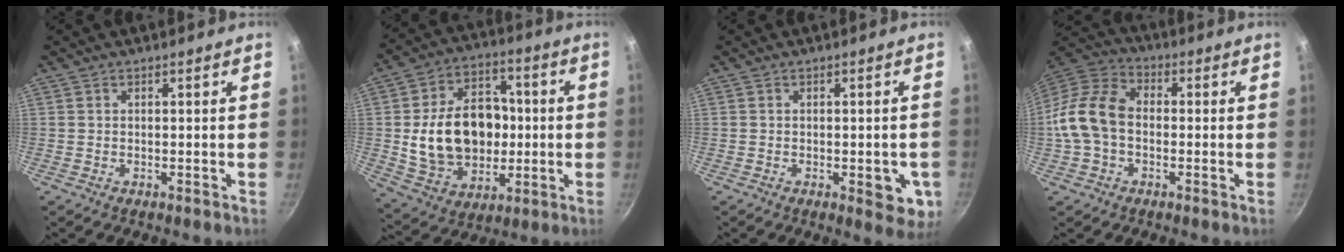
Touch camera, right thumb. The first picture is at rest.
{"total": 20.2, "force": [-0.3, 15.0, 13.5], "torque": [-0.195, 0.026, 0.007]}
{"total": 6.5, "force": [-1.6, 2.9, 5.6], "torque": [-0.043, -0.001, -0.016]}
{"total": 12.6, "force": [-1.2, 9.0, 8.7], "torque": [-0.149, 0.035, -0.042]}